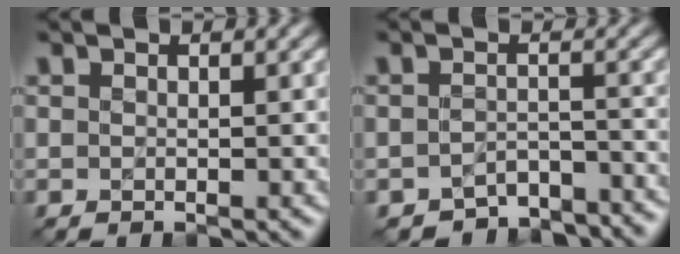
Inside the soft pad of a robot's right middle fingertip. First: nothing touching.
{"total": 4.6, "force": [-4.3, 1.5, 1.0], "torque": [-0.011, -0.011, -0.057]}